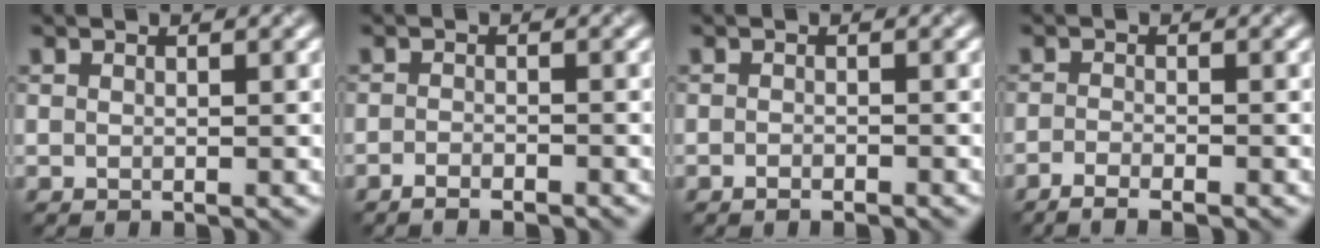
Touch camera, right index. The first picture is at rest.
{"total": 1.7, "force": [-1.5, 0.0, 0.7], "torque": [-0.021, 0.006, -0.027]}
{"total": 0.8, "force": [-0.8, -0.1, 0.1], "torque": [-0.012, 0.005, -0.011]}
{"total": 3.1, "force": [-2.5, 0.5, 1.8], "torque": [-0.039, 0.001, -0.041]}